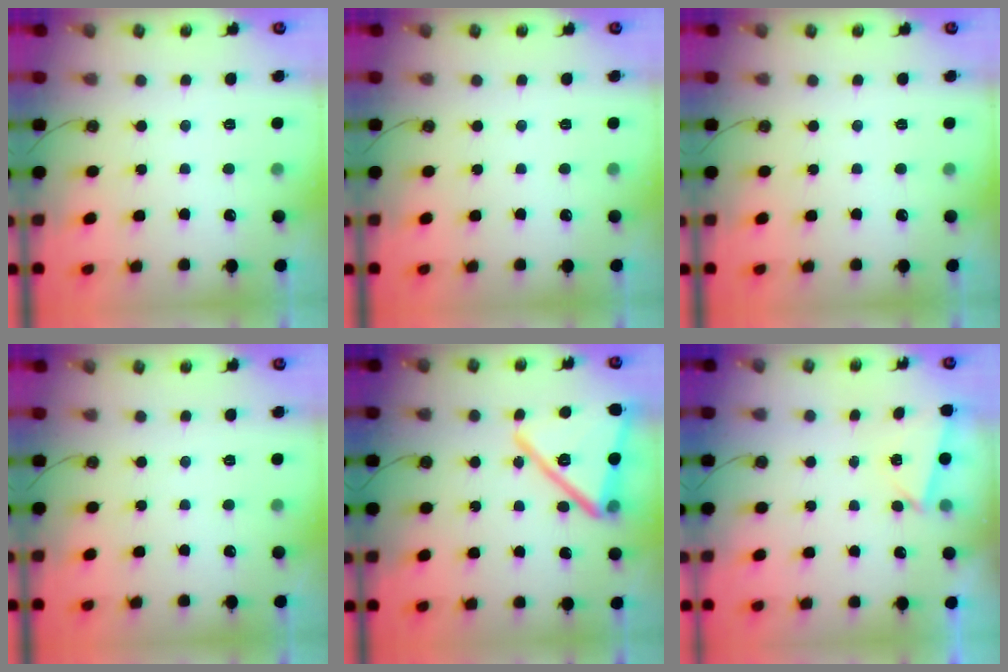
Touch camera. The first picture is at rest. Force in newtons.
{"total": 0.0}
{"total": 0.0}
{"total": 0.0}
{"total": 20.9, "press": 20.4, "slide": 4.5}
{"total": 3.0, "press": 2.4, "slide": 1.7}